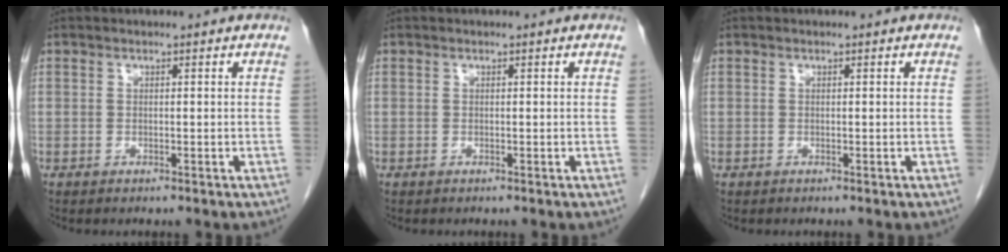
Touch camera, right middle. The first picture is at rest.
{"total": 0.0}
{"total": 0.0}